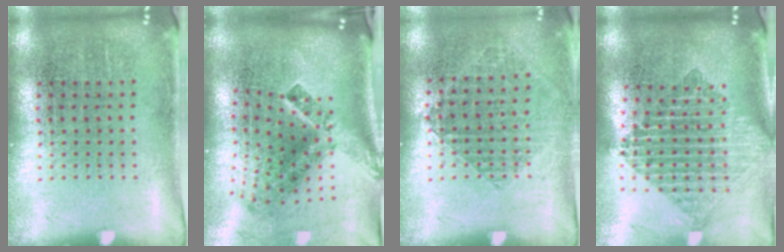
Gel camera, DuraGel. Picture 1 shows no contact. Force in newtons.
{"total": 3.0, "press": 1.7, "slide": 2.5}
{"total": 0.9, "press": 0.9, "slide": 0.3}
{"total": 2.2, "press": 1.7, "slide": 1.4}